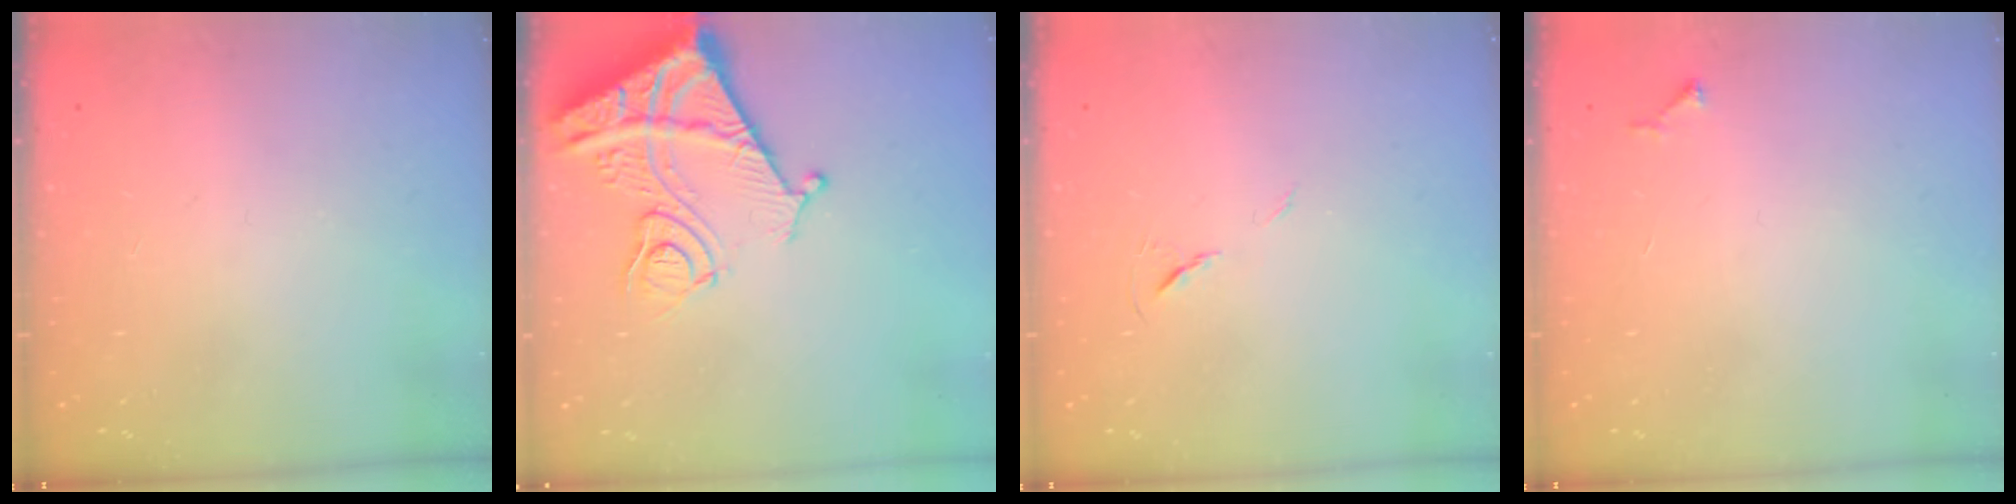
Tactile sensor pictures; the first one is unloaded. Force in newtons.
{"total": 13.8, "press": 13.8, "slide": 1.4}
{"total": 5.1, "press": 4.7, "slide": 2.1}
{"total": 4.5, "press": 4.5, "slide": 0.6}